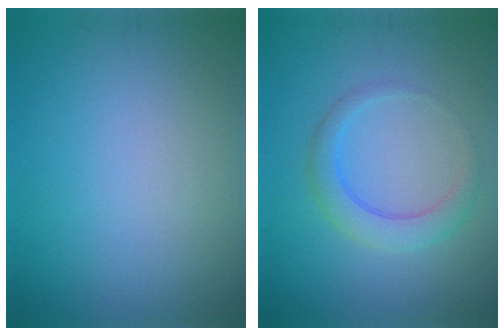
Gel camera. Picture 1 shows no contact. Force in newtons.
{"total": 2.8, "press": 2.8, "slide": 0.1}